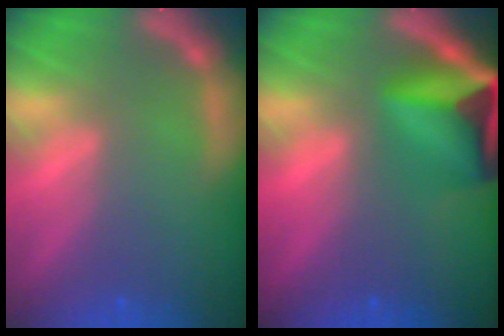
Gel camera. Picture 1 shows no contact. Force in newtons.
{"total": 10.0}